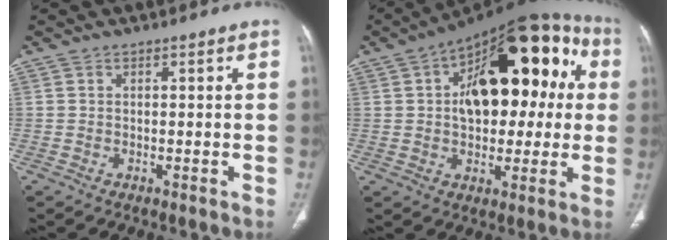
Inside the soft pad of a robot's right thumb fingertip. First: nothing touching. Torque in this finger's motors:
{"motor_torque": [-0.75, 2.30, 1.07, -0.79, 0.22]}